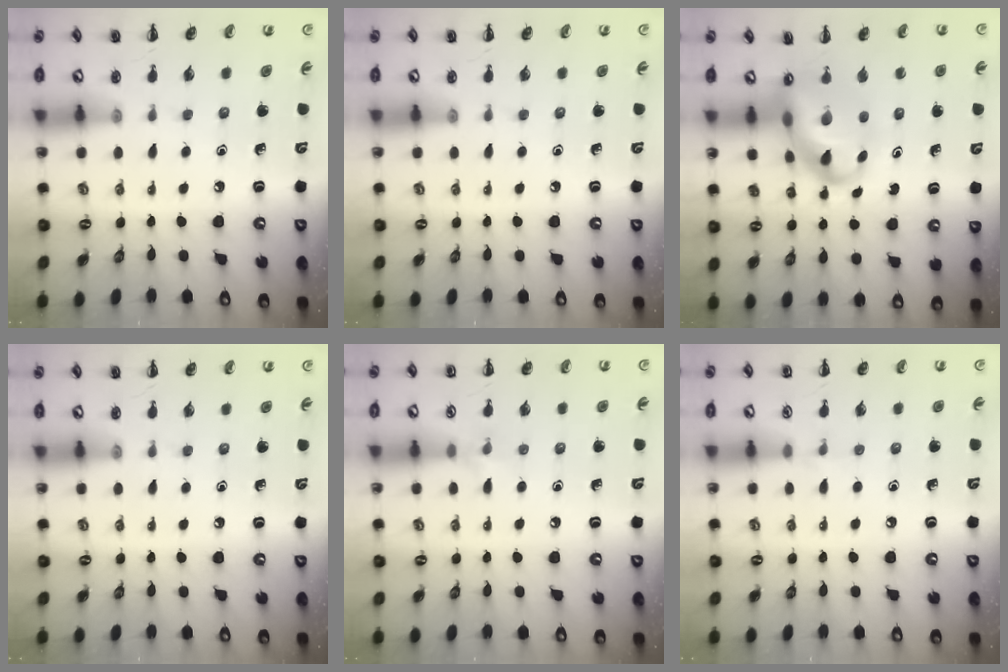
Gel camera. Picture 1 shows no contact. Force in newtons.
{"total": 0.0}
{"total": 8.3, "press": 7.9, "slide": 2.3}
{"total": 0.0}
{"total": 5.6, "press": 5.3, "slide": 1.8}
{"total": 3.8, "press": 3.5, "slide": 1.4}